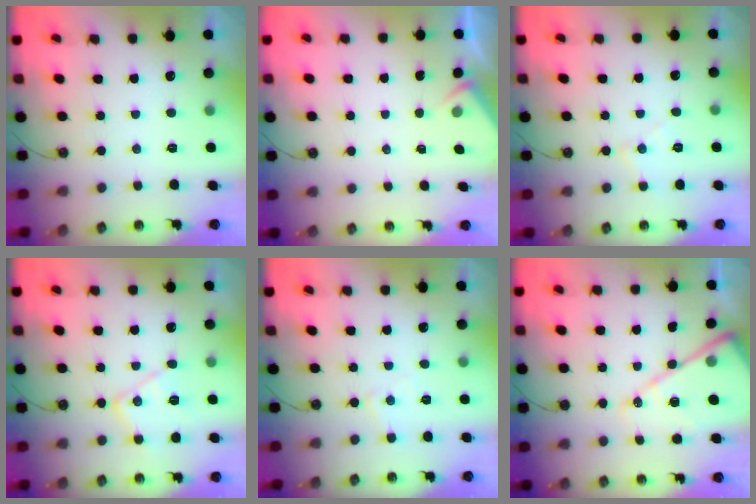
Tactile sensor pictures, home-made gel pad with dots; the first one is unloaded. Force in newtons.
{"total": 2.2, "press": 2.1, "slide": 0.4}
{"total": 6.0, "press": 6.0, "slide": 0.5}
{"total": 13.1, "press": 13.1, "slide": 0.8}
{"total": 4.4, "press": 4.4, "slide": 0.6}
{"total": 14.1, "press": 14.0, "slide": 1.3}